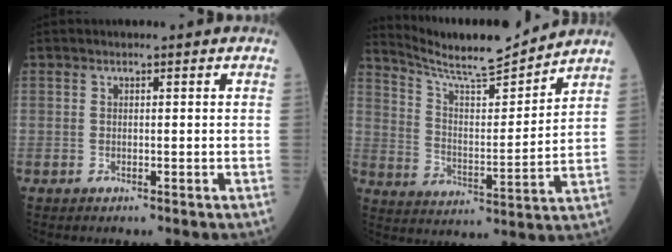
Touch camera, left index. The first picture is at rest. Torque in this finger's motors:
{"motor_torque": [-0.20, -0.48, 0.11, 0.03]}